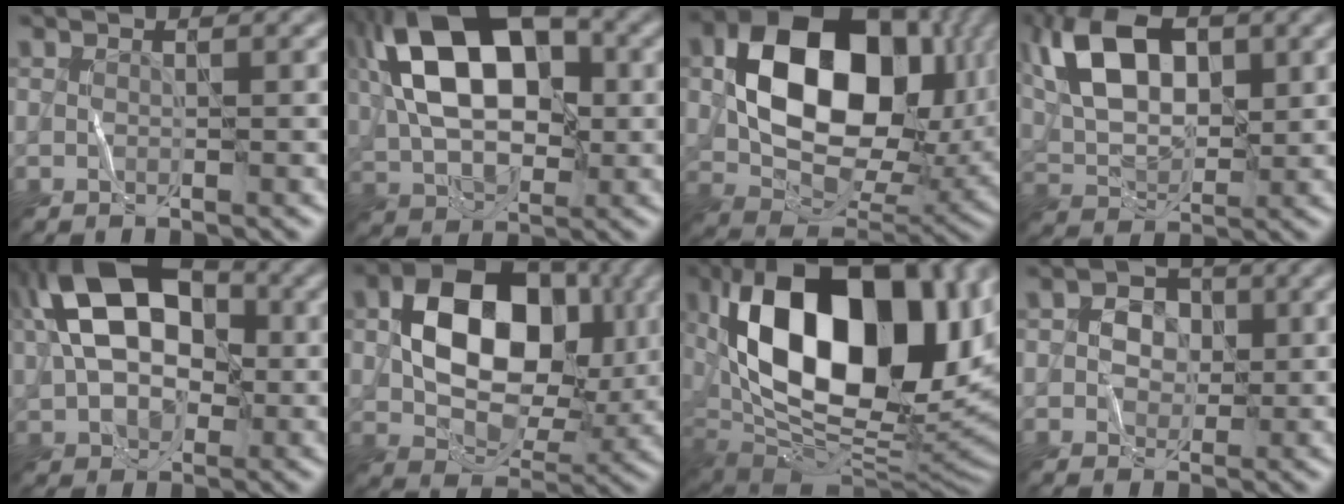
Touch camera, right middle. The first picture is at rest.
{"total": 12.7, "force": [2.5, 7.4, 10.0], "torque": [-0.164, 0.028, 0.027]}
{"total": 14.9, "force": [2.6, 10.0, 10.7], "torque": [-0.169, 0.000, 0.052]}
{"total": 9.0, "force": [3.0, 5.2, 6.7], "torque": [-0.141, 0.020, 0.049]}
{"total": 11.5, "force": [2.2, 7.5, 8.4], "torque": [-0.152, 0.031, 0.021]}
{"total": 11.0, "force": [1.7, 7.4, 8.0], "torque": [-0.129, 0.009, 0.027]}
{"total": 18.2, "force": [4.2, 9.9, 14.7], "torque": [-0.244, 0.016, 0.065]}
{"total": 2.0, "force": [0.2, 1.8, 0.8], "torque": [-0.008, 0.007, -0.004]}